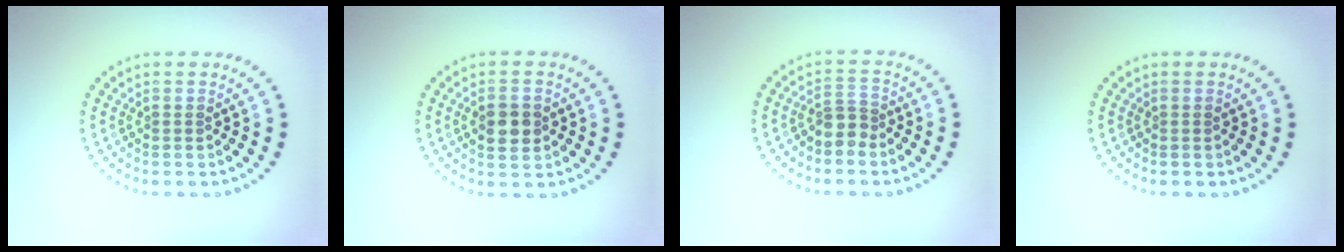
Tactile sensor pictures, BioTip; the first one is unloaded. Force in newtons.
{"total": 2.9, "press": 2.9, "slide": 0.1}
{"total": 2.2, "press": 1.7, "slide": 1.4}
{"total": 0.0}